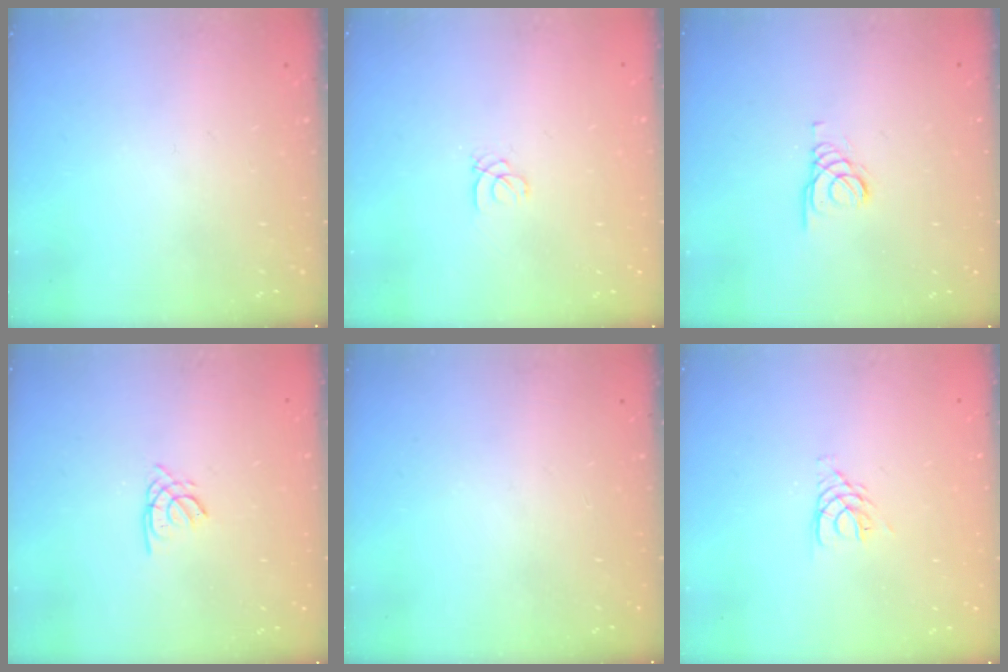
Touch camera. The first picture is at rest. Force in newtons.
{"total": 1.0, "press": 1.0, "slide": 0.1}
{"total": 1.5, "press": 1.4, "slide": 0.1}
{"total": 1.6, "press": 1.5, "slide": 0.4}
{"total": 0.0}
{"total": 4.8, "press": 4.8, "slide": 0.5}